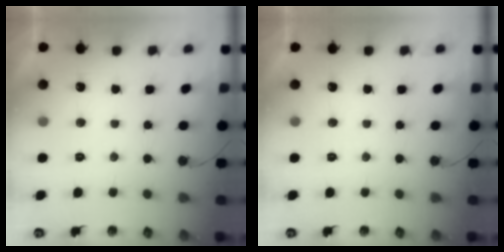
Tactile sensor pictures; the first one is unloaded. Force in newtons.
{"total": 0.0}